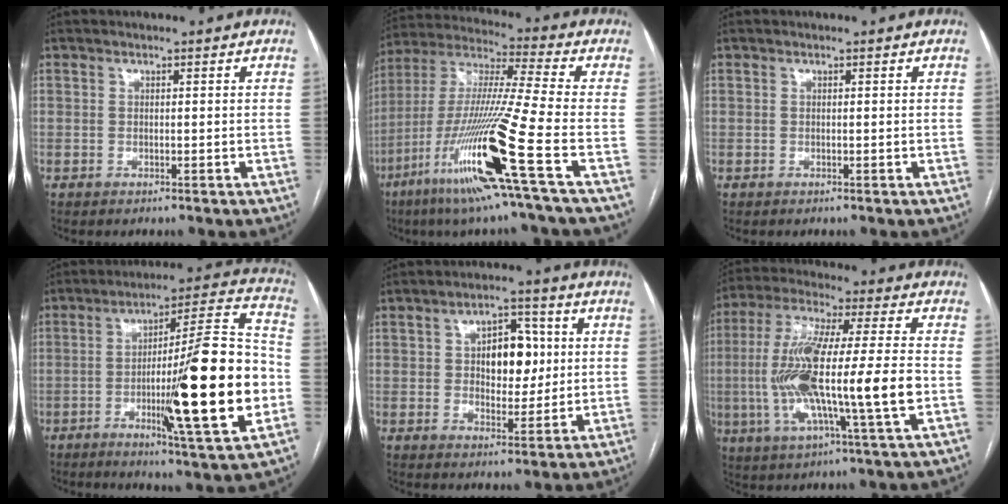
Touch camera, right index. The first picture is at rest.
{"total": 20.7, "force": [-8.7, -1.3, 18.8], "torque": [-0.393, -0.039, -0.170]}
{"total": 0.0}
{"total": 22.6, "force": [-4.8, 1.0, 22.1], "torque": [-0.320, -0.003, -0.071]}
{"total": 8.3, "force": [1.4, 4.6, 6.8], "torque": [-0.098, 0.016, 0.028]}
{"total": 18.4, "force": [-2.4, 1.4, 18.2], "torque": [-0.365, 0.001, -0.043]}